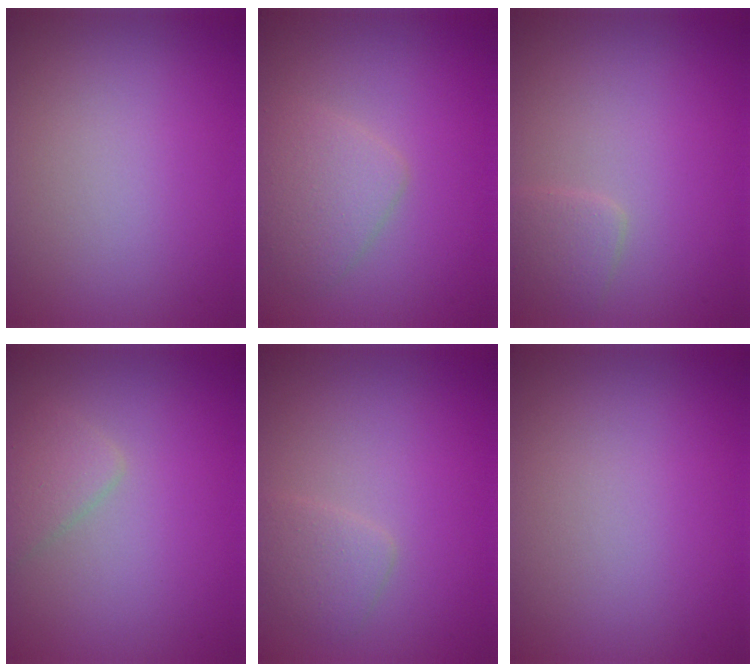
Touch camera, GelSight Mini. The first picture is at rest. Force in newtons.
{"total": 2.8, "press": 2.8, "slide": 0.0}
{"total": 1.4, "press": 1.4, "slide": 0.0}
{"total": 1.8, "press": 1.8, "slide": 0.1}
{"total": 1.7, "press": 1.7, "slide": 0.0}
{"total": 0.0}